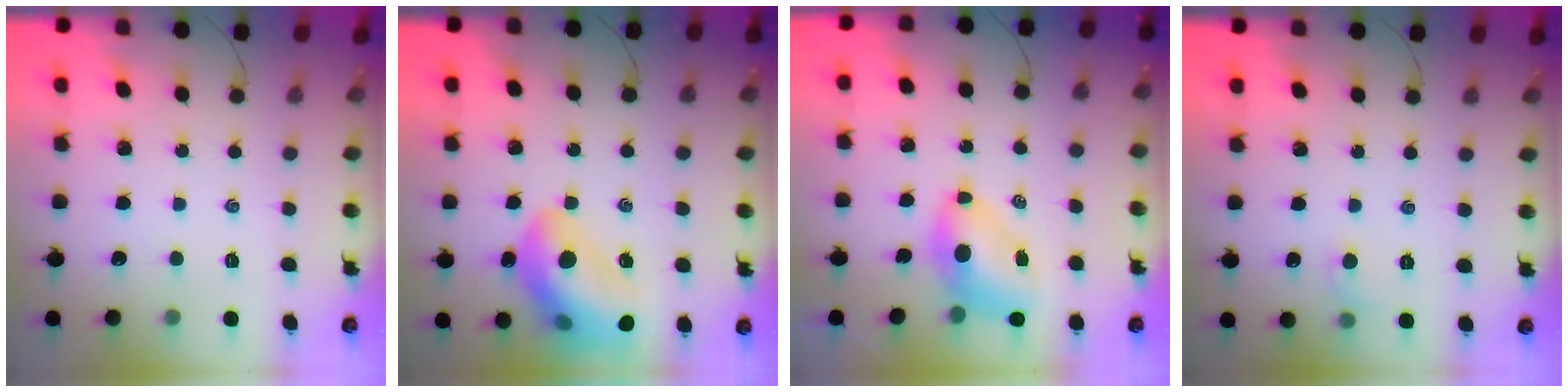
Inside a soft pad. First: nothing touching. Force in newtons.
{"total": 18.8, "press": 18.6, "slide": 2.9}
{"total": 6.7, "press": 6.6, "slide": 1.3}
{"total": 4.0, "press": 3.8, "slide": 1.3}